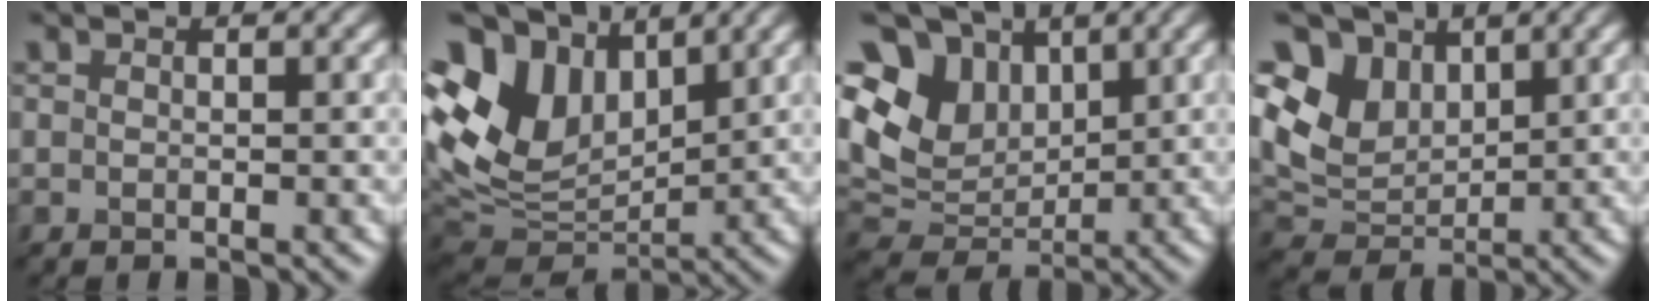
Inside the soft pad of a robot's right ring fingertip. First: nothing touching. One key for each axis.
{"total": 10.7, "fx": 5.7, "fy": 6.8, "fz": 5.9, "tx": -0.156, "ty": 0.032, "tz": 0.120}
{"total": 8.3, "fx": 4.4, "fy": 5.7, "fz": 4.0, "tx": -0.100, "ty": 0.018, "tz": 0.090}
{"total": 5.2, "fx": 3.2, "fy": 3.6, "fz": 1.9, "tx": -0.056, "ty": 0.010, "tz": 0.067}